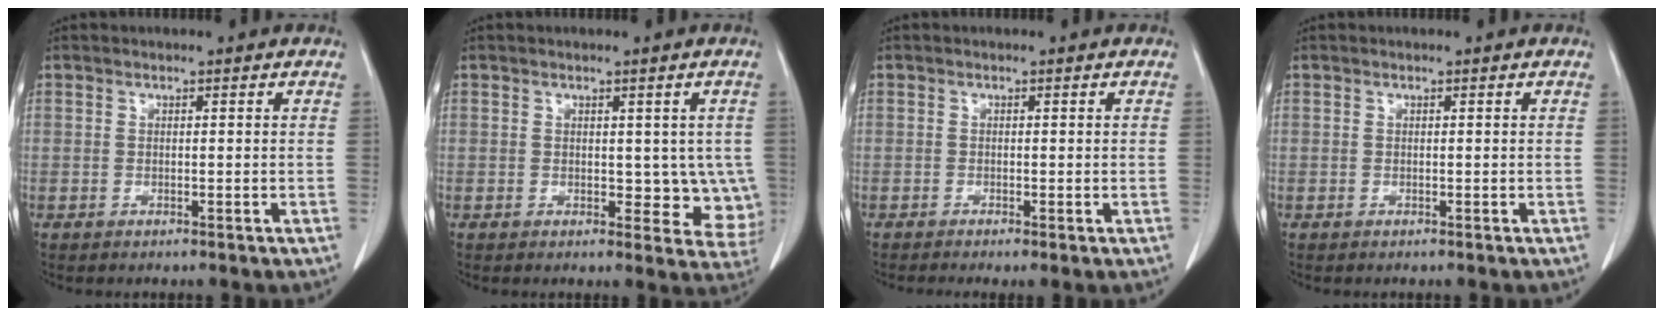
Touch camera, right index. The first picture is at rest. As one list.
[{"total": 6.2, "force": [0.1, 4.1, 4.7], "torque": [-0.024, -0.002, 0.005]}, {"total": 1.4, "force": [-0.8, 0.2, 1.1], "torque": [-0.021, -0.005, -0.015]}, {"total": 0.0}]